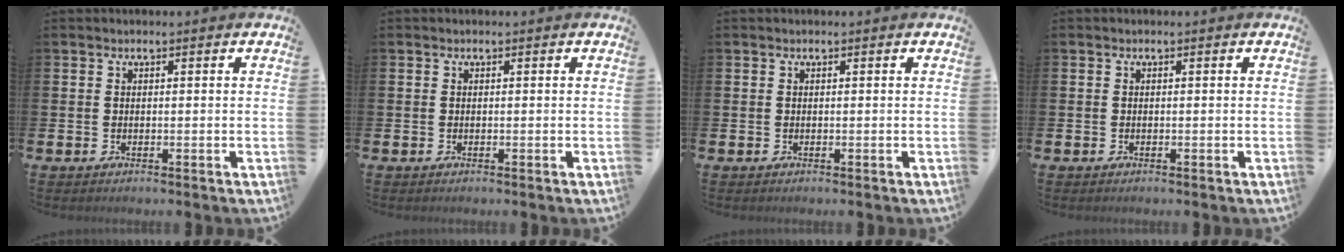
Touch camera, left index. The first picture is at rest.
{"total": 0.0}
{"total": 0.0}
{"total": 0.0}